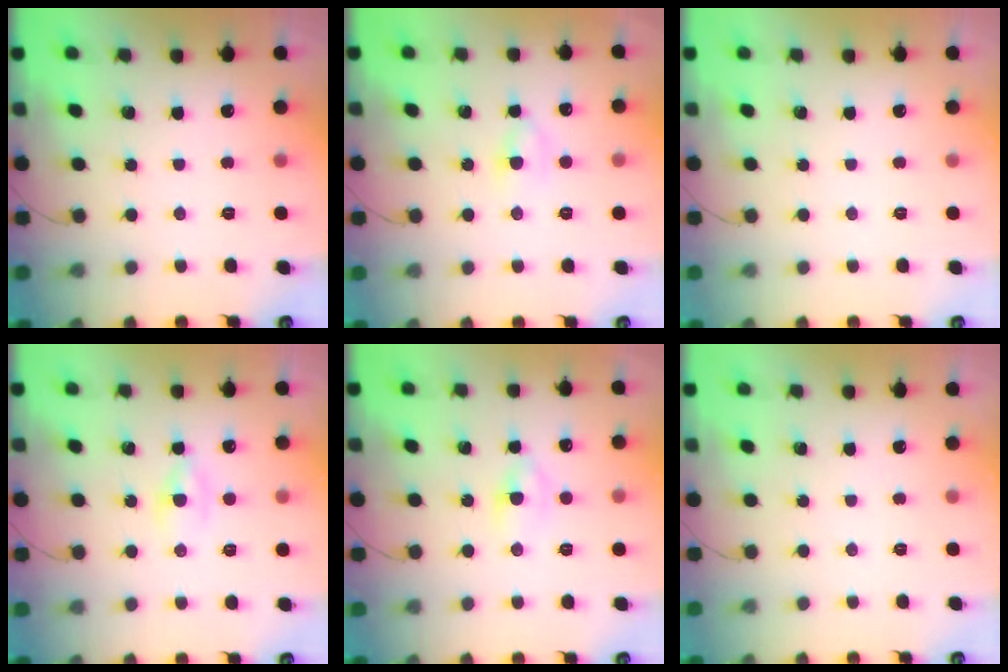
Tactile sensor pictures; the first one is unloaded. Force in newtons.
{"total": 4.2, "press": 4.0, "slide": 1.3}
{"total": 0.0}
{"total": 1.4, "press": 1.1, "slide": 0.9}
{"total": 2.7, "press": 2.5, "slide": 1.1}
{"total": 0.0}